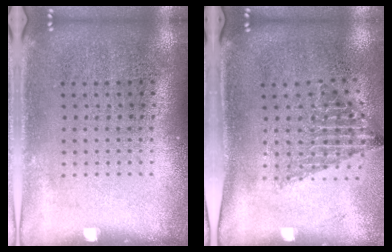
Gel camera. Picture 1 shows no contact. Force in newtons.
{"total": 1.4, "press": 1.1, "slide": 0.9}